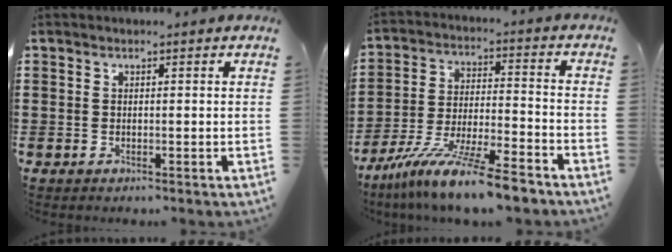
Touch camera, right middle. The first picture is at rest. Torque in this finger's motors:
{"motor_torque": [2.14, 0.00, 1.05, 0.21]}